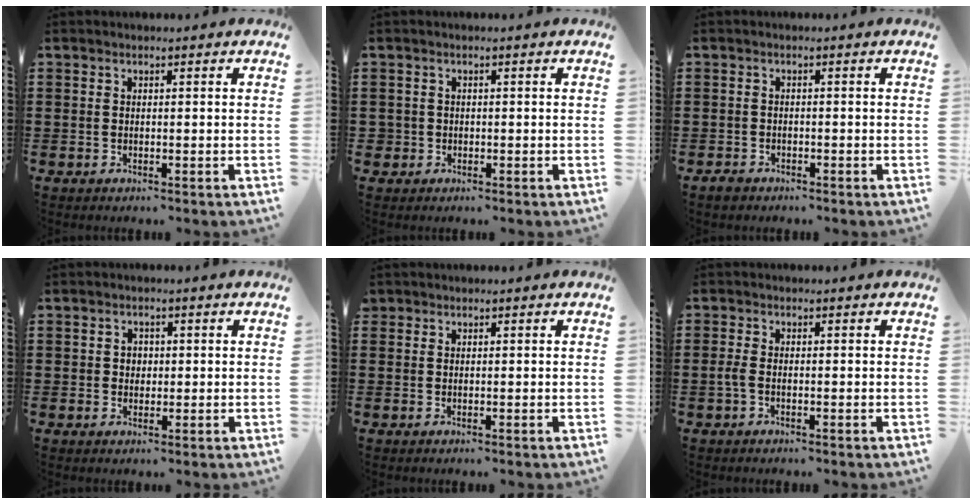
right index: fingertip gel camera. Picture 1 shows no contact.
{"total": 1.3, "force": [-0.4, 1.2, 0.2], "torque": [-0.007, 0.002, -0.011]}
{"total": 1.2, "force": [-1.1, 0.5, 0.2], "torque": [-0.007, 0.003, -0.024]}
{"total": 1.5, "force": [0.2, 1.4, 0.5], "torque": [-0.014, 0.010, 0.003]}
{"total": 0.5, "force": [0.3, 0.5, 0.0], "torque": [0.000, 0.004, 0.004]}
{"total": 1.4, "force": [-0.6, 0.5, 1.2], "torque": [-0.031, -0.002, -0.012]}